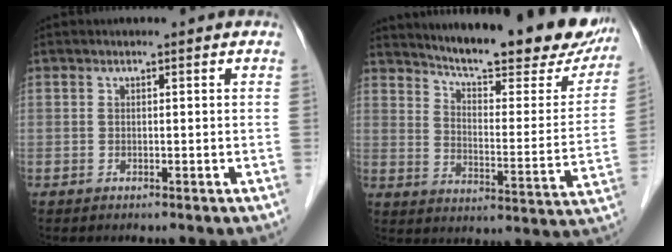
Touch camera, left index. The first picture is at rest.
{"total": 24.1, "force": [20.9, 4.3, 11.3], "torque": [-0.158, -0.051, 0.266]}